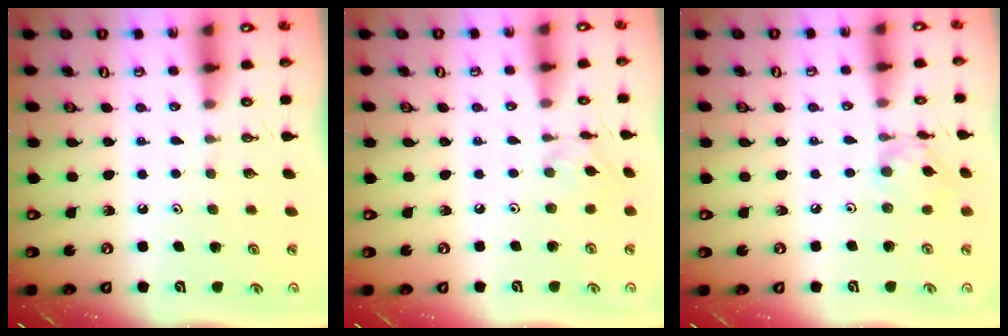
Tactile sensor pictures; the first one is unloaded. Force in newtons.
{"total": 1.8, "press": 1.8, "slide": 0.1}
{"total": 6.7, "press": 6.7, "slide": 0.3}